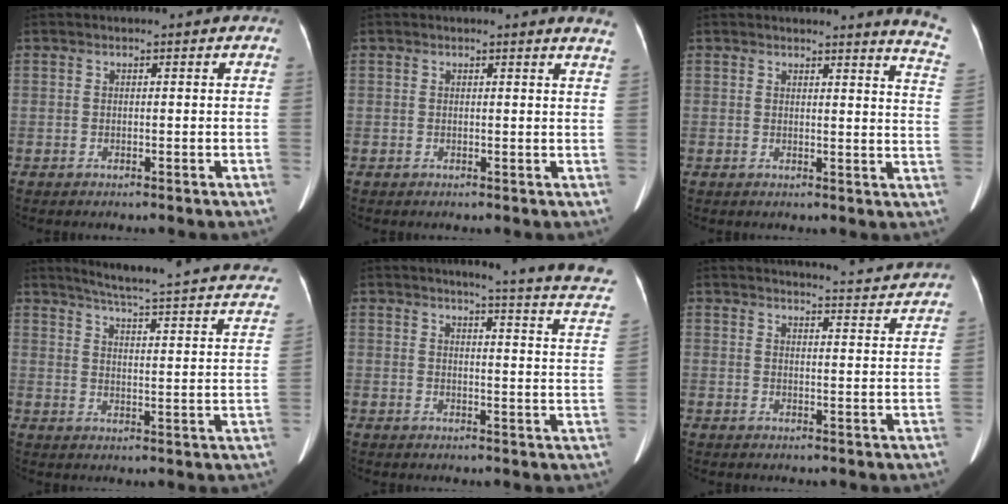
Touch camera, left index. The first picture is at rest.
{"total": 3.3, "force": [3.1, -0.3, 1.1], "torque": [-0.015, -0.015, 0.012]}
{"total": 8.3, "force": [8.0, -0.9, 1.9], "torque": [-0.014, -0.084, 0.059]}
{"total": 21.8, "force": [18.2, 2.2, 11.8], "torque": [-0.161, -0.033, 0.207]}
{"total": 14.3, "force": [12.3, -0.1, 7.2], "torque": [-0.086, -0.066, 0.112]}
{"total": 12.1, "force": [11.9, -0.4, 1.9], "torque": [-0.026, -0.040, 0.127]}